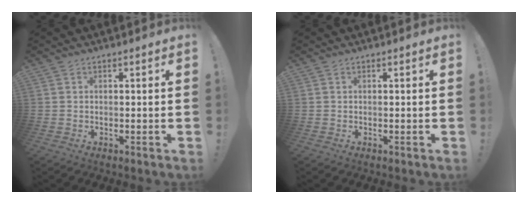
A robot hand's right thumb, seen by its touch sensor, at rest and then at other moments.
{"total": 0.0}